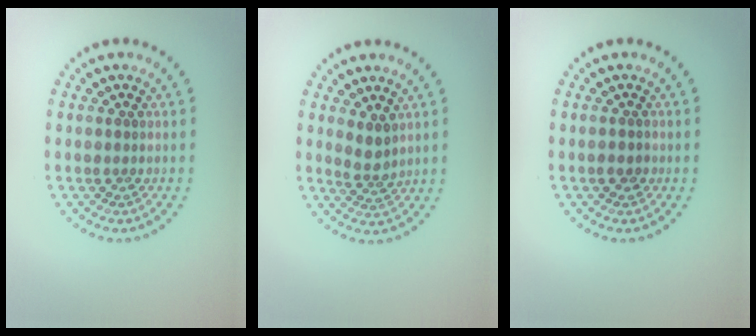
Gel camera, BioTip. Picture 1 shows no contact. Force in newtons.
{"total": 1.8, "press": 1.4, "slide": 1.1}
{"total": 1.1, "press": 1.1, "slide": 0.1}